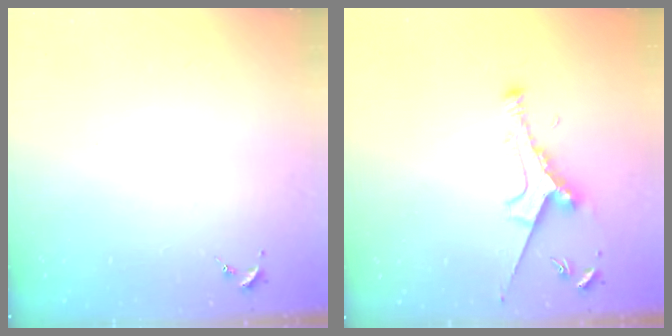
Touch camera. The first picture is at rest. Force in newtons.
{"total": 8.4, "press": 8.4, "slide": 0.9}